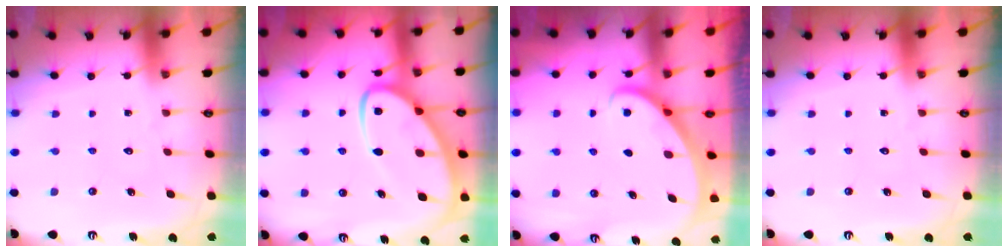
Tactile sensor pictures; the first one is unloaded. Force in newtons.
{"total": 12.3, "press": 12.3, "slide": 0.9}
{"total": 2.8, "press": 2.8, "slide": 0.2}
{"total": 0.0}